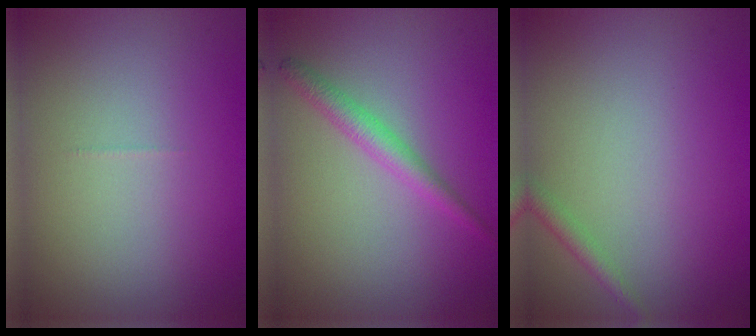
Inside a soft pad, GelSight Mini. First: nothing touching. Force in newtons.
{"total": 2.2, "press": 2.2, "slide": 0.0}
{"total": 1.3, "press": 1.3, "slide": 0.0}